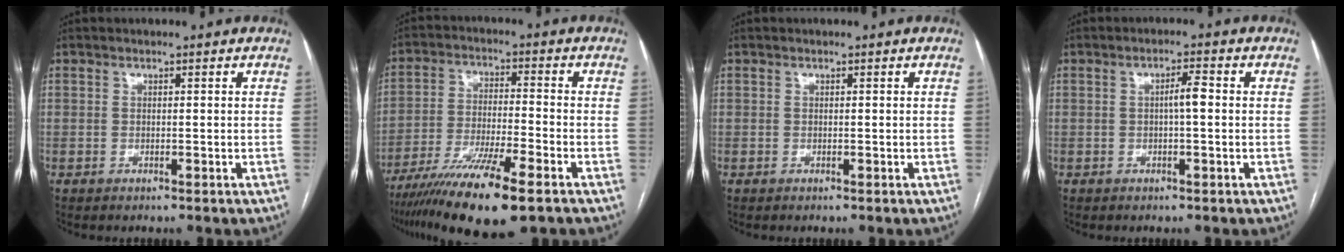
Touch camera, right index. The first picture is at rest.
{"total": 14.3, "force": [-9.5, 1.3, 10.6], "torque": [-0.197, -0.036, -0.165]}
{"total": 0.0}
{"total": 2.8, "force": [0.1, 0.4, 2.8], "torque": [-0.047, 0.005, 0.002]}